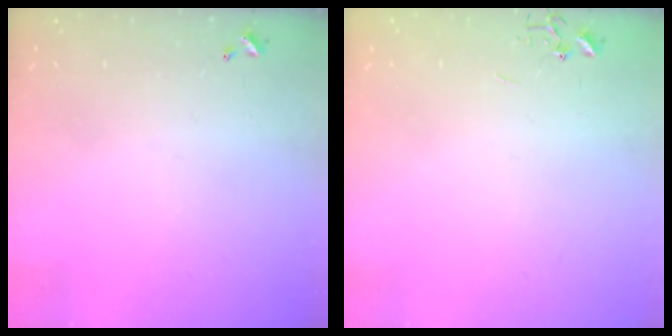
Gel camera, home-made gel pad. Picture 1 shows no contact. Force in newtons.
{"total": 0.0}